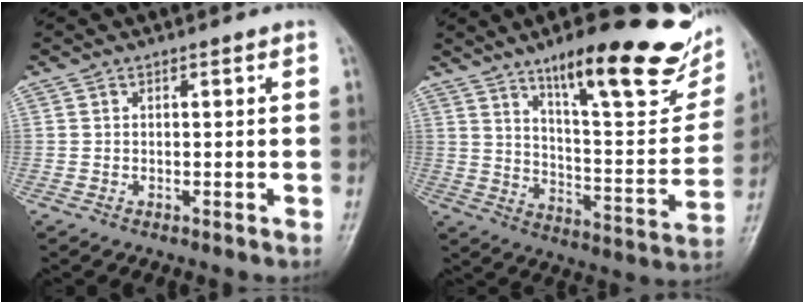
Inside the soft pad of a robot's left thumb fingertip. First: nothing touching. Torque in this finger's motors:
{"motor_torque": [1.71, 1.56, 1.42, -1.35, 0.12]}